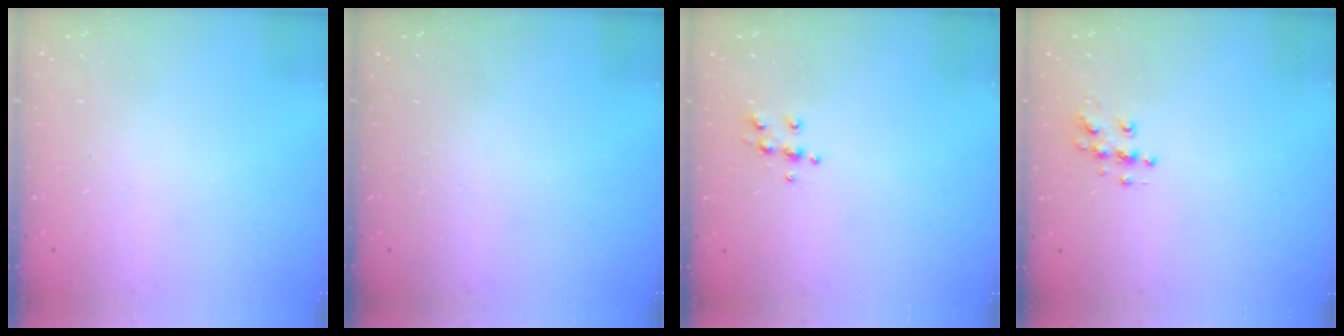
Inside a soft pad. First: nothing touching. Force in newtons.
{"total": 0.0}
{"total": 5.6, "press": 5.6, "slide": 0.6}
{"total": 6.1, "press": 6.1, "slide": 0.3}